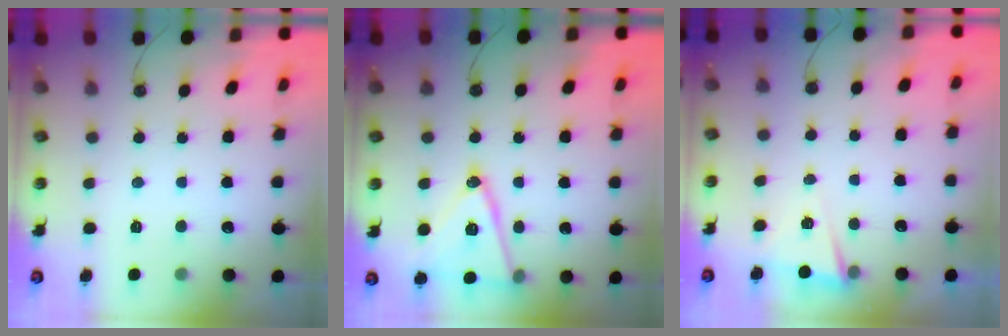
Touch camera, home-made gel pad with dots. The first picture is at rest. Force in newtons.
{"total": 17.0, "press": 16.7, "slide": 3.4}
{"total": 3.0, "press": 2.8, "slide": 0.9}